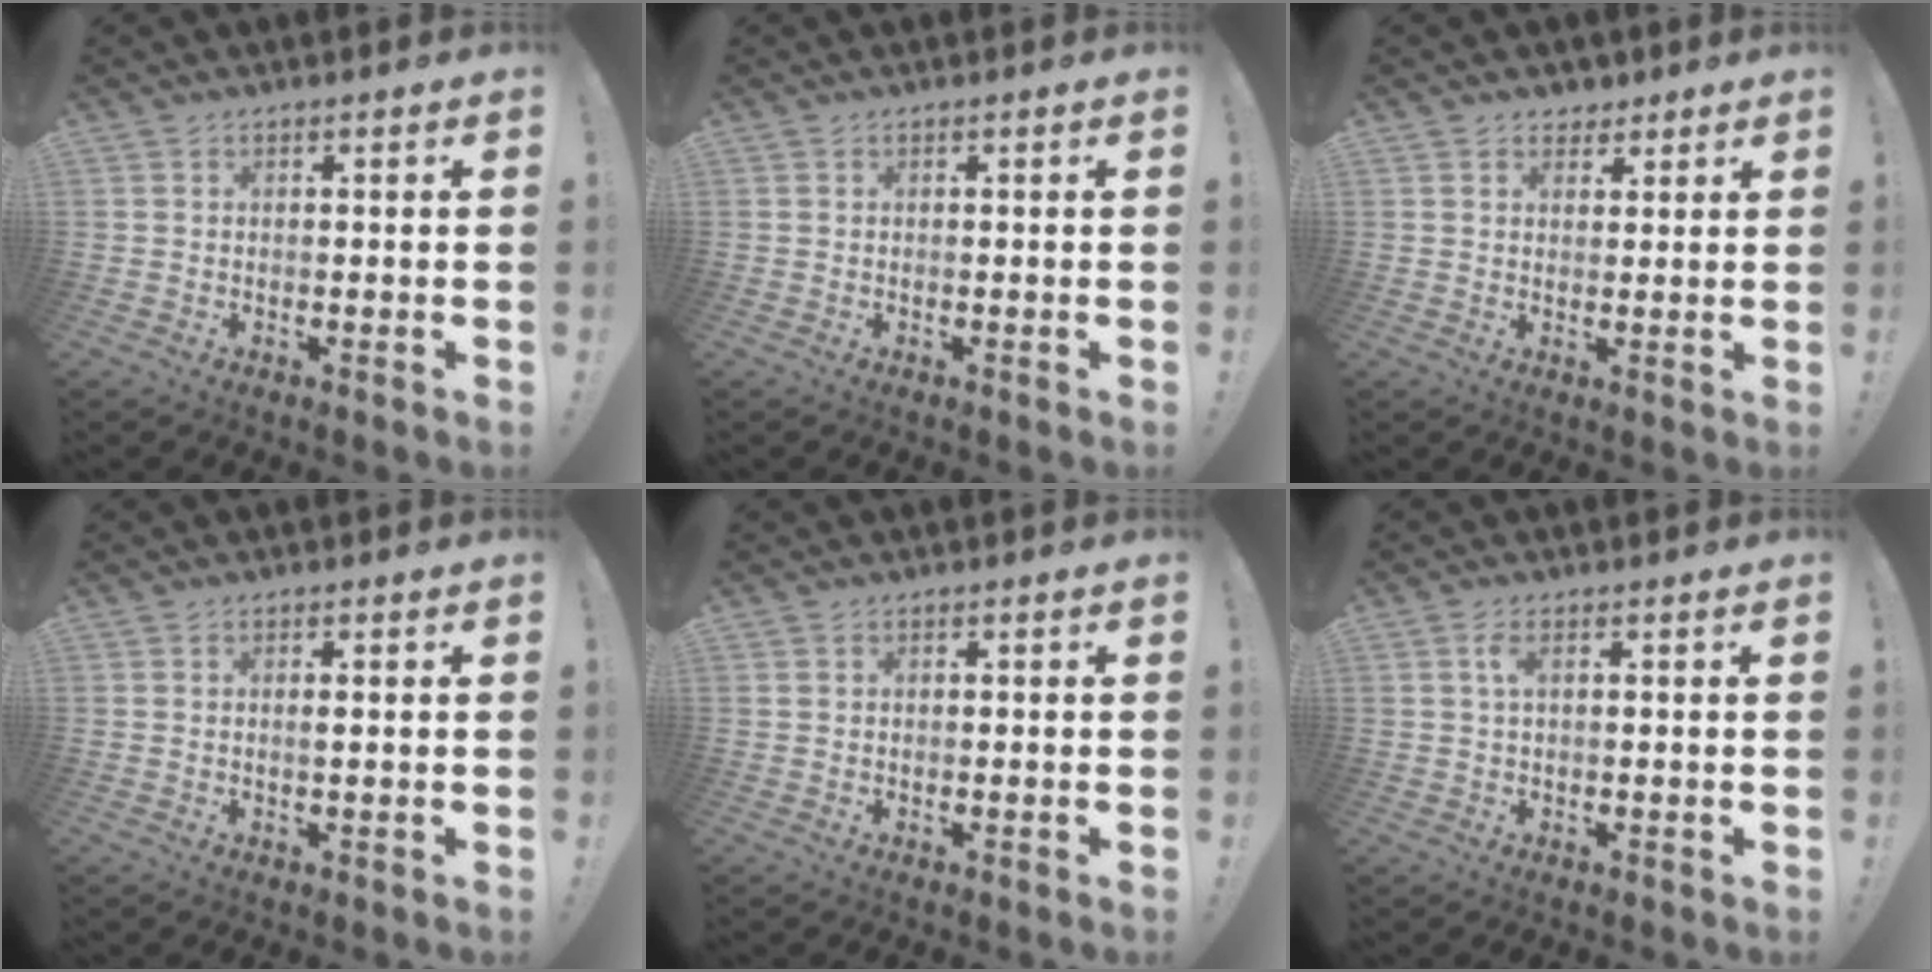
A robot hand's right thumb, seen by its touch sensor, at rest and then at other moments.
{"total": 0.0}
{"total": 4.0, "force": [2.6, 2.8, 0.8], "torque": [-0.001, -0.013, 0.047]}
{"total": 1.1, "force": [0.2, 0.0, 1.1], "torque": [-0.010, -0.007, 0.001]}
{"total": 0.0}
{"total": 2.5, "force": [0.8, 0.9, 2.2], "torque": [-0.045, 0.003, 0.012]}